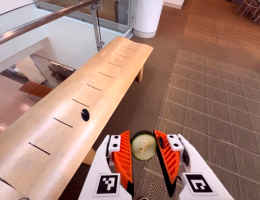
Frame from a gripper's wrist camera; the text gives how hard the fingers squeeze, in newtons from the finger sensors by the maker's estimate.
{"total": 8.6, "left": 8.6, "right": 8.6}